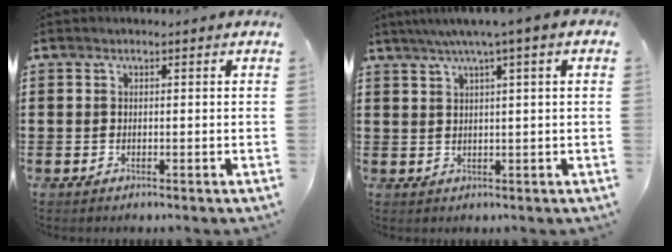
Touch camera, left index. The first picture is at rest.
{"total": 3.9, "force": [1.8, -0.3, 3.4], "torque": [-0.069, 0.001, 0.028]}